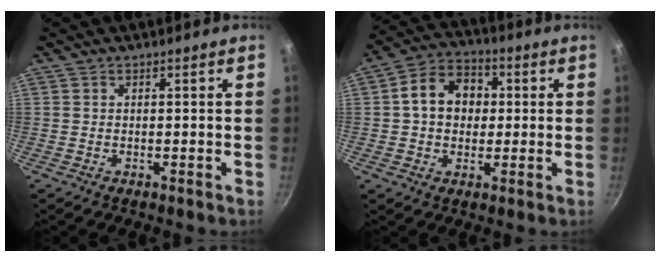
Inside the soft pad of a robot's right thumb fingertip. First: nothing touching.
{"total": 10.7, "force": [1.1, 8.4, 6.4], "torque": [-0.076, 0.022, 0.002]}